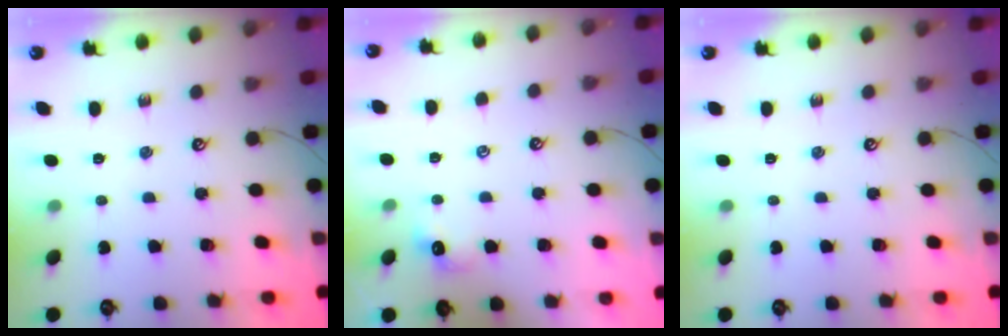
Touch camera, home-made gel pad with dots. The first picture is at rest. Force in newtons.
{"total": 2.3, "press": 2.2, "slide": 0.4}
{"total": 0.0}